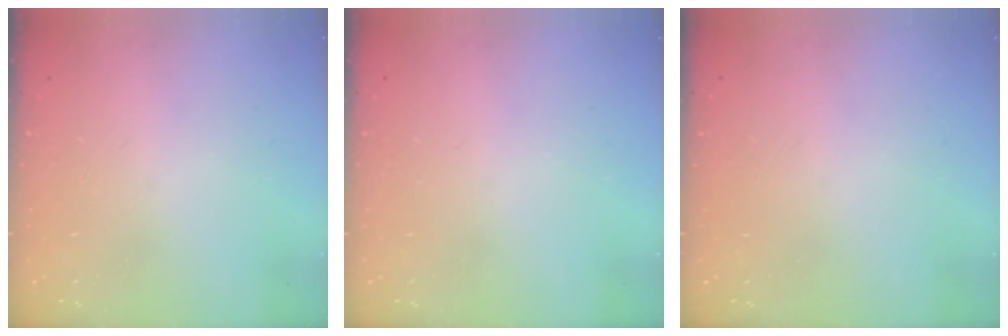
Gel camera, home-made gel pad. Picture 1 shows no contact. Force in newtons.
{"total": 0.0}
{"total": 0.0}